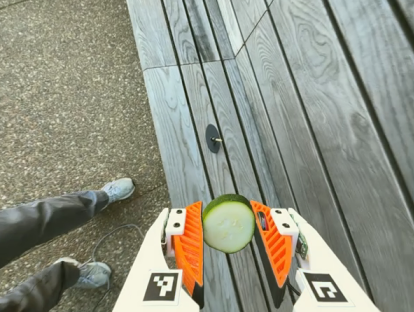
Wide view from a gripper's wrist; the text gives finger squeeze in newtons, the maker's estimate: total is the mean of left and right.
{"total": 12.4, "left": 13.0, "right": 11.8}